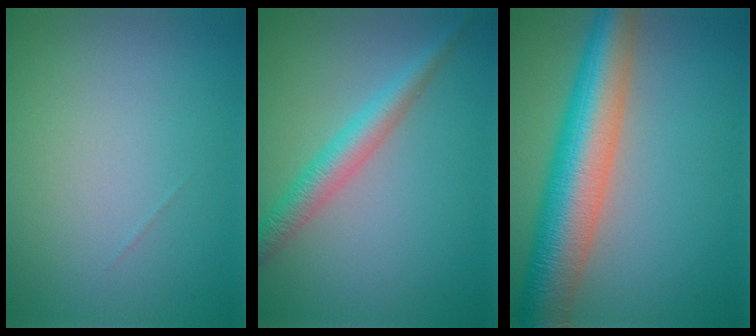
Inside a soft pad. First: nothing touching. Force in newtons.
{"total": 3.2, "press": 3.2, "slide": 0.0}
{"total": 9.3, "press": 9.3, "slide": 0.4}